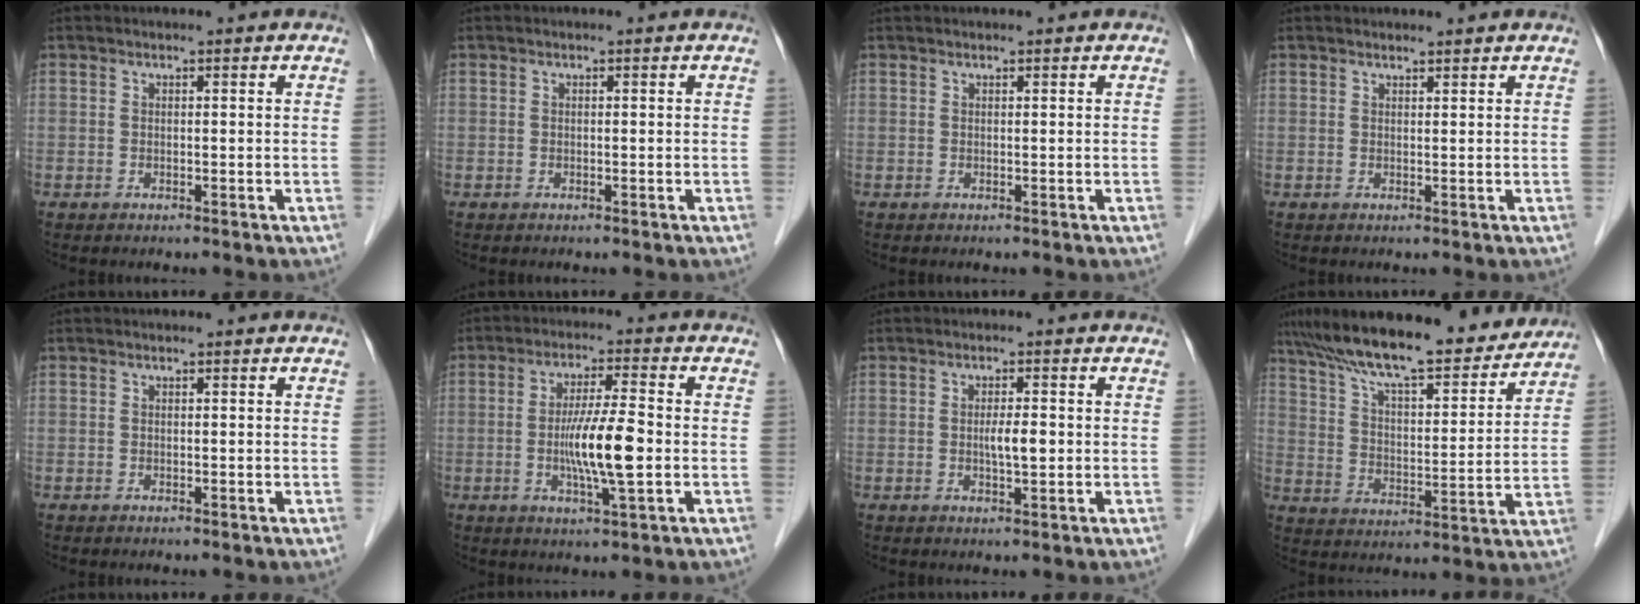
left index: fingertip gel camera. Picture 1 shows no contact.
{"total": 0.0}
{"total": 1.2, "force": [1.1, 0.2, 0.4], "torque": [-0.010, 0.027, 0.020]}
{"total": 1.5, "force": [1.5, 0.1, 0.1], "torque": [-0.010, 0.006, 0.023]}
{"total": 0.0}
{"total": 8.4, "force": [-1.2, 0.3, 8.3], "torque": [-0.159, -0.010, -0.026]}
{"total": 2.5, "force": [0.0, 0.5, 2.5], "torque": [-0.046, 0.000, 0.000]}
{"total": 21.8, "force": [19.0, 4.0, 10.0], "torque": [-0.166, 0.011, 0.282]}